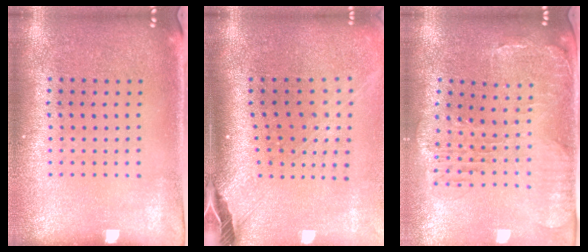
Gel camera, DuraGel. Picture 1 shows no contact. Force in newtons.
{"total": 2.6, "press": 1.9, "slide": 1.8}
{"total": 1.4, "press": 1.4, "slide": 0.4}